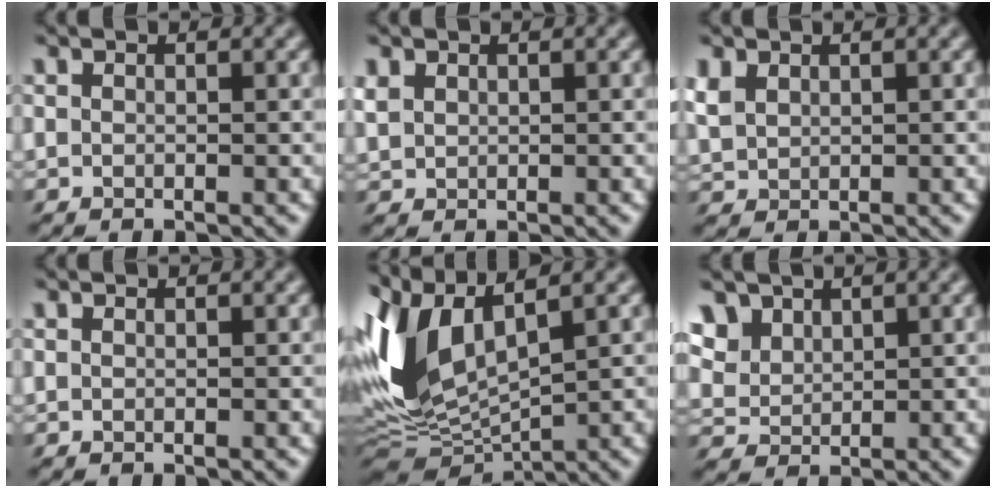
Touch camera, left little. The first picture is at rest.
{"total": 1.2, "force": [0.3, 0.8, 0.8], "torque": [-0.022, 0.002, 0.002]}
{"total": 1.7, "force": [0.5, 1.1, 1.3], "torque": [-0.033, 0.001, 0.006]}
{"total": 0.0}
{"total": 6.6, "force": [1.5, 2.4, 6.0], "torque": [-0.142, 0.005, 0.023]}
{"total": 3.3, "force": [1.7, 2.1, 1.9], "torque": [-0.059, 0.019, 0.028]}